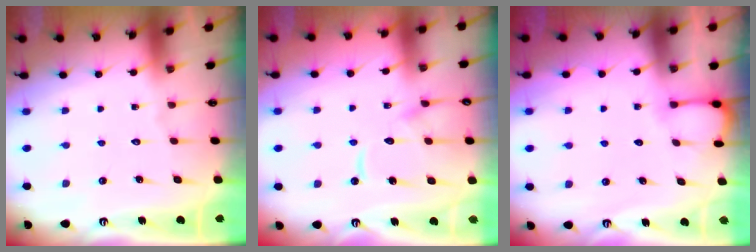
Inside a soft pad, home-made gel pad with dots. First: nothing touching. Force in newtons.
{"total": 11.9, "press": 11.8, "slide": 1.1}
{"total": 2.6, "press": 2.6, "slide": 0.3}